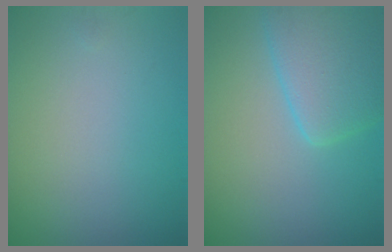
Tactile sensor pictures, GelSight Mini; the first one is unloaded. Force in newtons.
{"total": 5.2, "press": 5.2, "slide": 0.3}